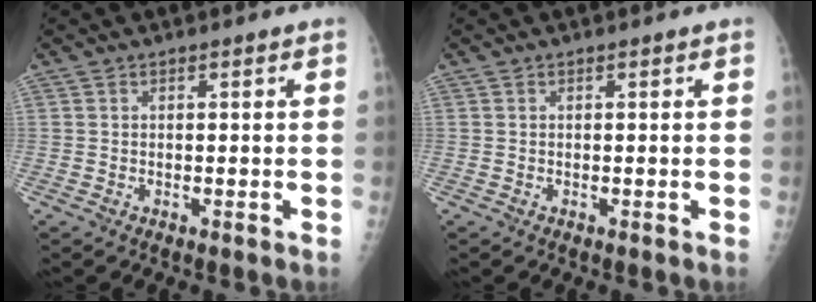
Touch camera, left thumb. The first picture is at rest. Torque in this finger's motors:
{"motor_torque": [0.01, 0.01, -0.10, -0.10, 0.00]}